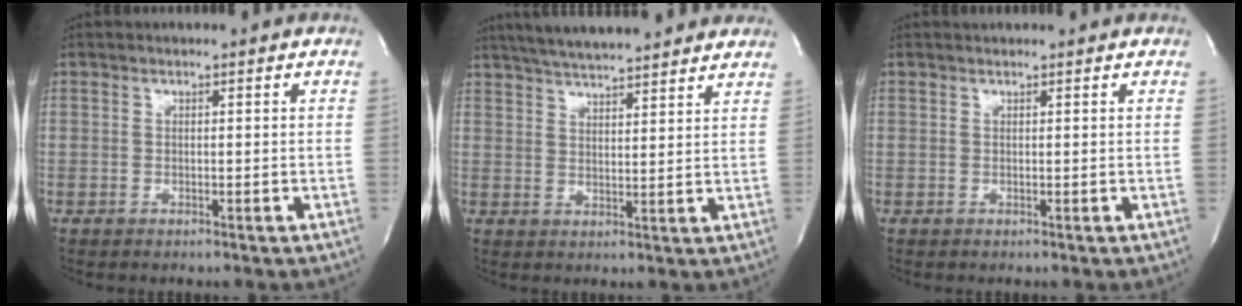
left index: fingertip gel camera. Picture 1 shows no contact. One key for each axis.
{"total": 16.1, "fx": 14.2, "fy": 2.3, "fz": 7.3, "tx": -0.119, "ty": 0.029, "tz": 0.197}
{"total": 0.9, "fx": 0.9, "fy": 0.2, "fz": 0.1, "tx": -0.008, "ty": 0.010, "tz": 0.013}